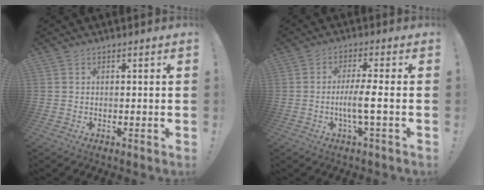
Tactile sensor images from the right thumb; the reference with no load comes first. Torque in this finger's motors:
{"motor_torque": [0.16, 0.24, 0.24, -0.32, -0.02]}